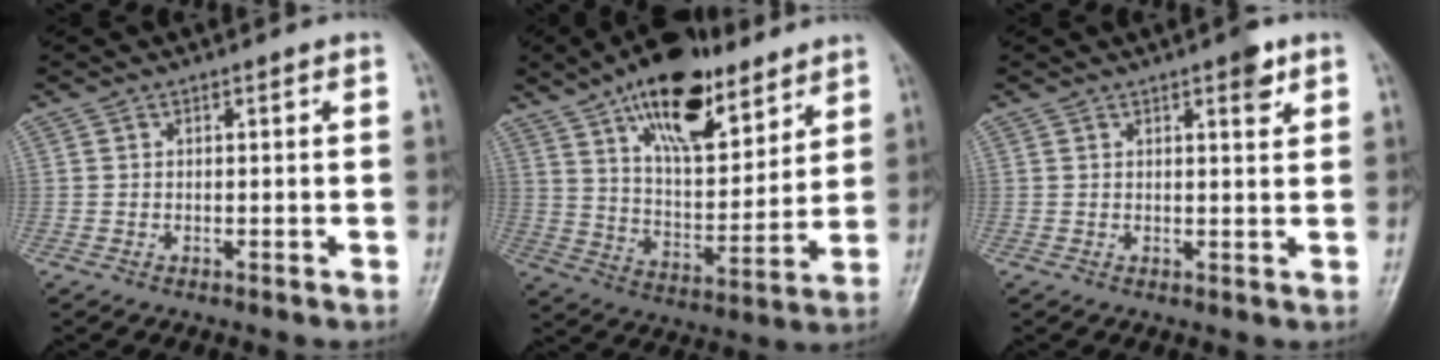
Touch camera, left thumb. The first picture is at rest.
{"total": 19.9, "force": [12.1, 8.8, 13.1], "torque": [-0.170, -0.056, 0.204]}
{"total": 3.0, "force": [1.8, 0.9, 2.3], "torque": [-0.022, -0.006, 0.020]}